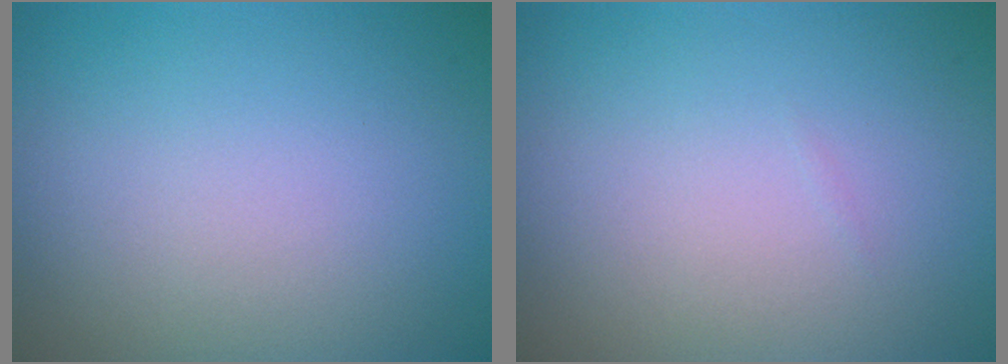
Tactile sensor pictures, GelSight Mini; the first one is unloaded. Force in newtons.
{"total": 0.0}